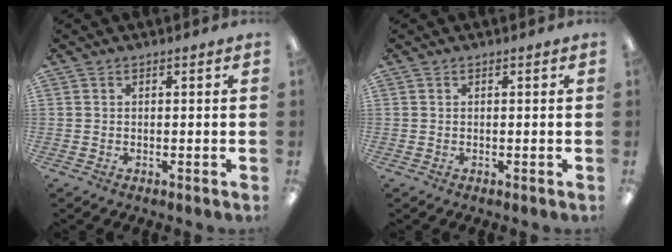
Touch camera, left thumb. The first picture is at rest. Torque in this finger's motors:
{"motor_torque": [0.00, 0.00, -0.19, 0.03, 0.00]}